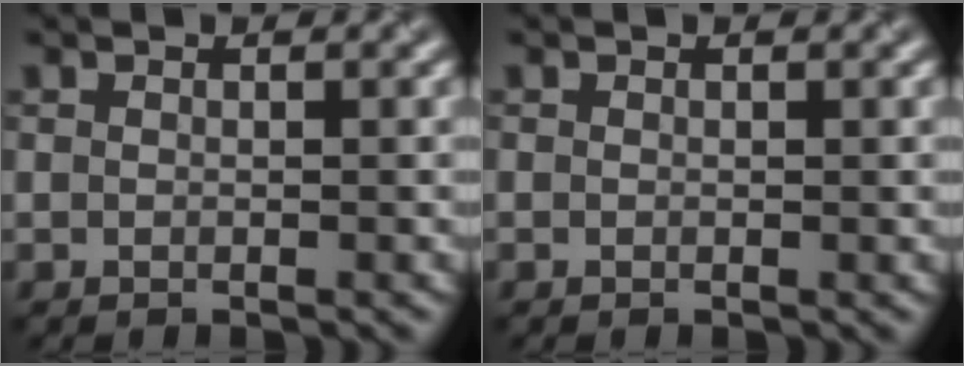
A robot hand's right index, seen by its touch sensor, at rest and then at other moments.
{"total": 0.0}